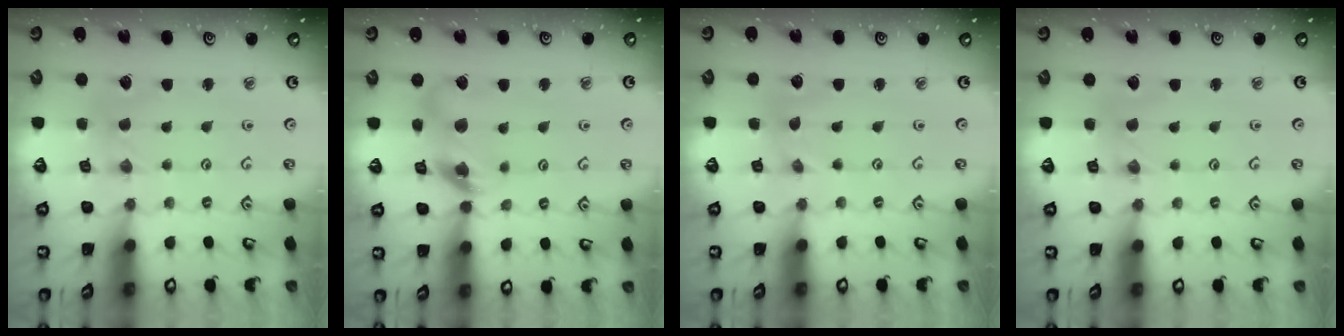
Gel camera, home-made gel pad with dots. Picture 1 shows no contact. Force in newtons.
{"total": 13.0, "press": 12.9, "slide": 1.6}
{"total": 0.0}
{"total": 0.0}